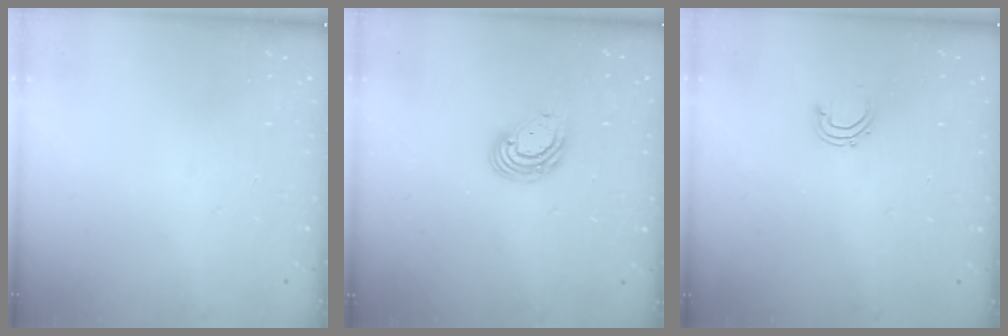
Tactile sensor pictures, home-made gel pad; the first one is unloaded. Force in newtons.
{"total": 7.9, "press": 7.8, "slide": 1.5}
{"total": 3.7, "press": 3.6, "slide": 0.8}